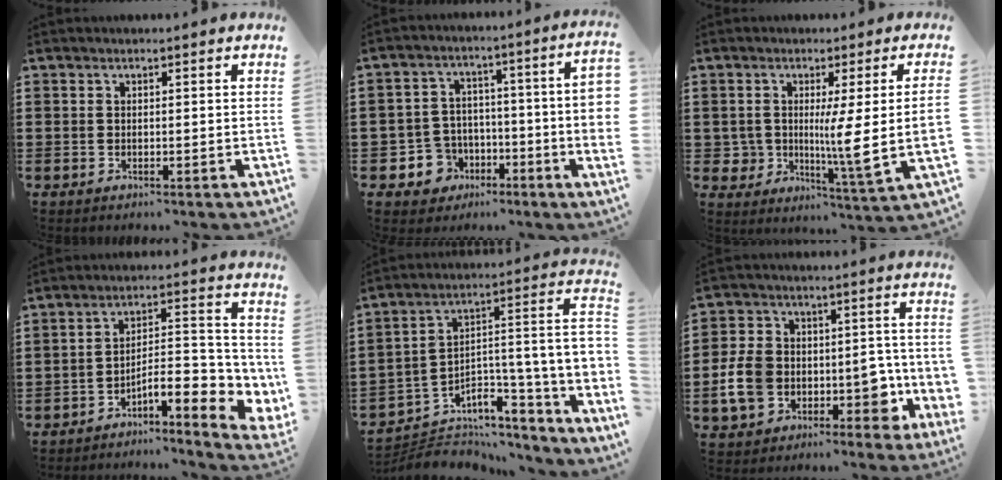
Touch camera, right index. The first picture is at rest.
{"total": 7.2, "force": [-3.4, 4.8, 4.1], "torque": [-0.095, 0.016, -0.062]}
{"total": 8.3, "force": [0.3, 0.9, 8.2], "torque": [-0.155, -0.020, -0.005]}
{"total": 7.8, "force": [-3.9, 2.5, 6.3], "torque": [-0.099, -0.014, -0.071]}
{"total": 7.2, "force": [-1.7, 2.9, 6.3], "torque": [-0.121, -0.015, -0.035]}
{"total": 11.8, "force": [-3.3, 8.2, 7.8], "torque": [-0.150, 0.007, -0.053]}